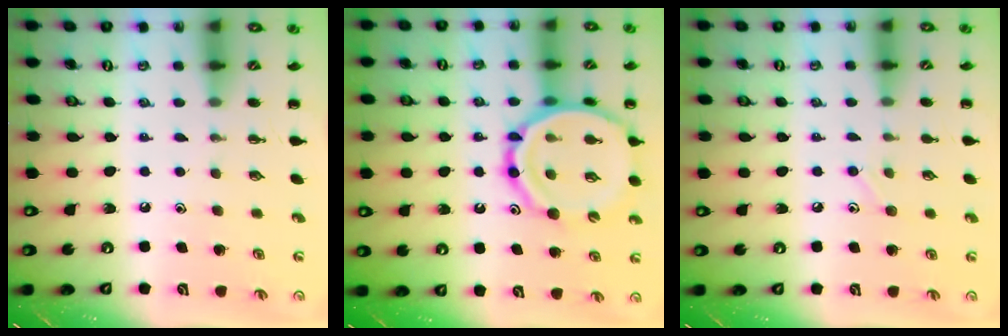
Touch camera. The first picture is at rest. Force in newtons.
{"total": 20.0, "press": 19.7, "slide": 3.4}
{"total": 6.2, "press": 5.8, "slide": 2.0}